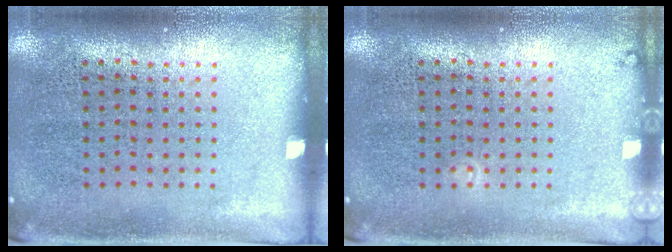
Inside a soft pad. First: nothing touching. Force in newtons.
{"total": 0.6, "press": 0.6, "slide": 0.2}